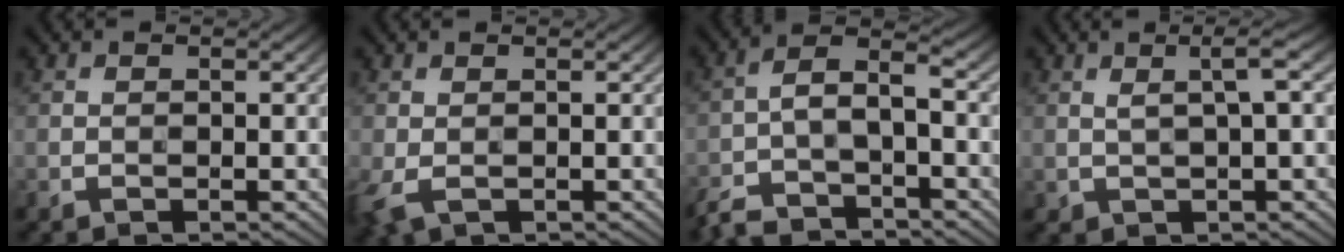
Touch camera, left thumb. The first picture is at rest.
{"total": 3.0, "force": [-0.8, 1.7, 2.4], "torque": [-0.073, -0.006, -0.016]}
{"total": 6.5, "force": [-4.7, 2.2, 3.9], "torque": [-0.078, -0.003, -0.102]}
{"total": 3.0, "force": [0.9, 0.5, 2.8], "torque": [-0.053, 0.009, 0.019]}